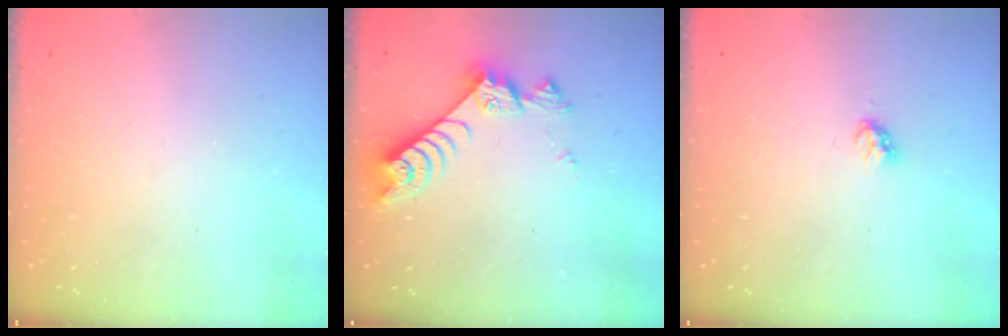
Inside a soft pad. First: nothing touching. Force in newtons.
{"total": 7.6, "press": 7.5, "slide": 1.0}
{"total": 2.8, "press": 2.8, "slide": 0.2}